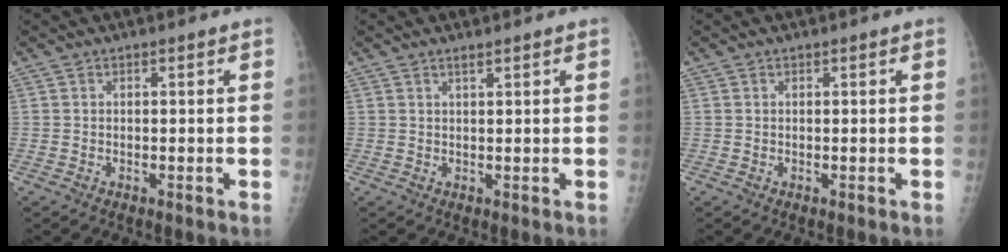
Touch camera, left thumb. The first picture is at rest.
{"total": 1.0, "force": [0.8, 0.0, 0.6], "torque": [-0.008, -0.006, 0.016]}
{"total": 0.0}